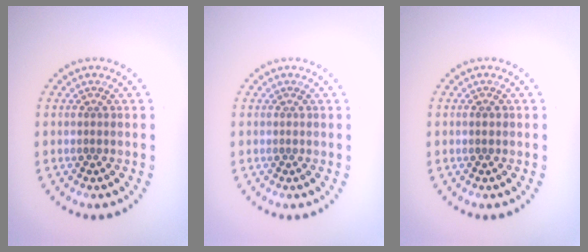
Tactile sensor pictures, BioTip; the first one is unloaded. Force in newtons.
{"total": 0.0}
{"total": 0.7, "press": 0.6, "slide": 0.1}